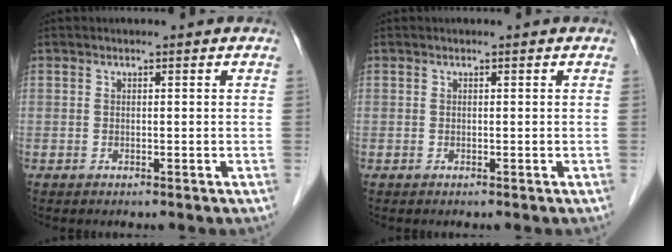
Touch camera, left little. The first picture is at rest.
{"total": 0.0}